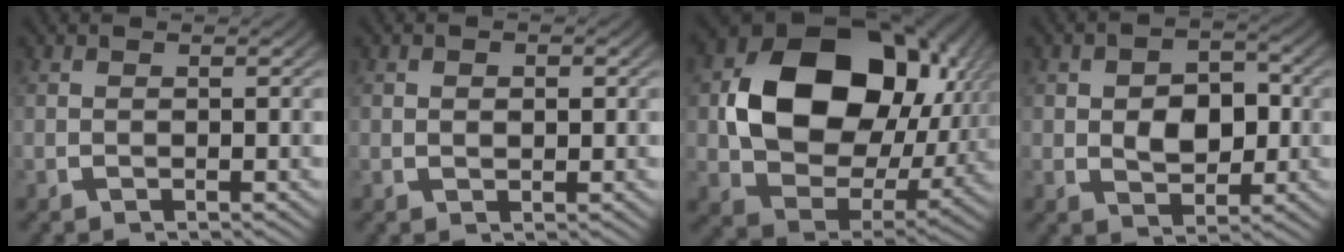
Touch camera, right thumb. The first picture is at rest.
{"total": 0.9, "force": [0.1, 0.6, 0.6], "torque": [-0.012, -0.007, 0.006]}
{"total": 20.6, "force": [2.8, 13.6, 15.1], "torque": [-0.284, -0.024, 0.049]}
{"total": 5.4, "force": [0.0, 3.7, 3.9], "torque": [-0.072, -0.027, 0.017]}